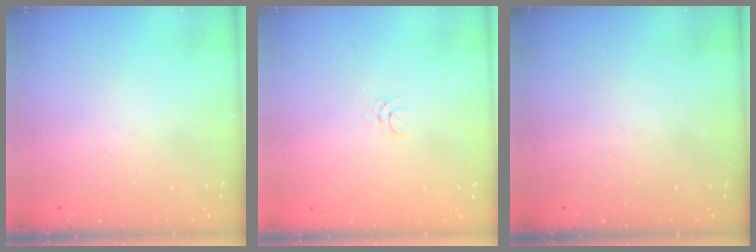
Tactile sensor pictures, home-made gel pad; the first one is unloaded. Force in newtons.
{"total": 1.1, "press": 1.1, "slide": 0.1}
{"total": 0.0}